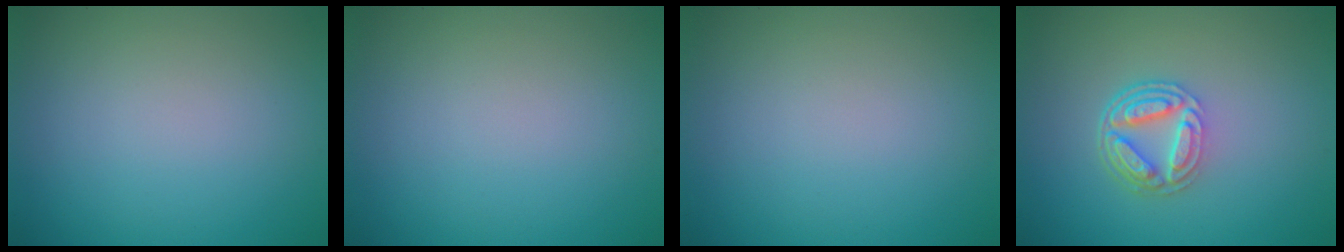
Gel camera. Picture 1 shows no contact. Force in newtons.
{"total": 0.0}
{"total": 0.0}
{"total": 4.5, "press": 3.3, "slide": 3.0}